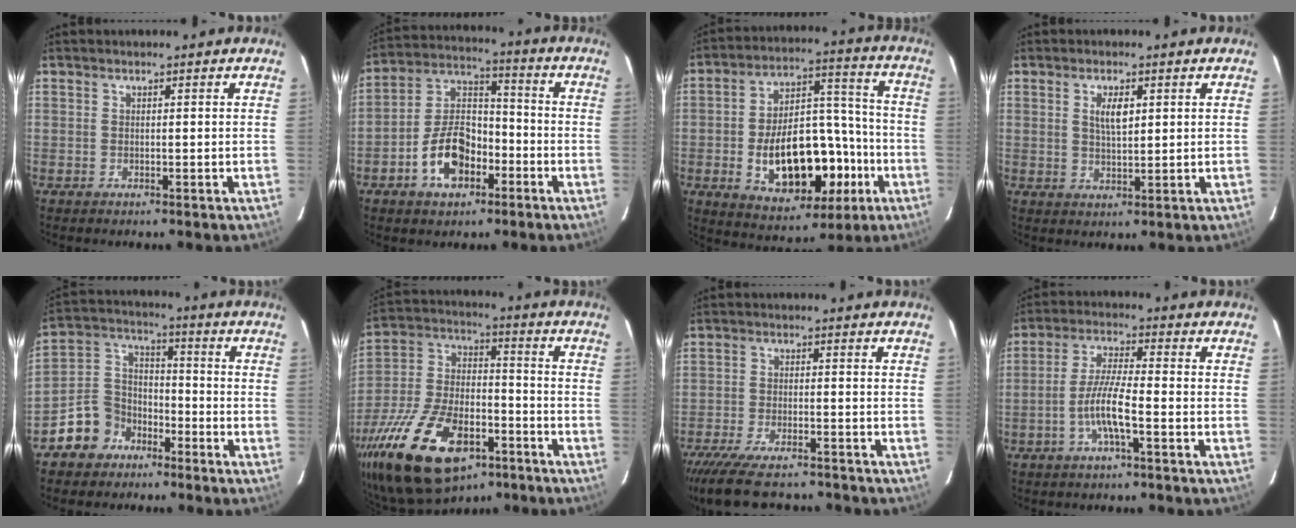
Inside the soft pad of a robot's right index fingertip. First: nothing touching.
{"total": 11.9, "force": [-5.5, 7.1, 7.8], "torque": [-0.154, 0.028, -0.090]}
{"total": 20.5, "force": [-6.5, 11.0, 16.0], "torque": [-0.289, 0.030, -0.074]}
{"total": 4.0, "force": [1.3, 1.7, 3.4], "torque": [-0.061, 0.001, 0.024]}
{"total": 9.7, "force": [-5.9, 7.4, 1.8], "torque": [-0.052, 0.048, -0.104]}
{"total": 27.5, "force": [-15.5, 13.9, 18.0], "torque": [-0.375, -0.018, -0.252]}
{"total": 14.5, "force": [-12.4, 3.9, 6.3], "torque": [-0.142, -0.029, -0.198]}
{"total": 6.8, "force": [-2.8, 0.4, 6.2], "torque": [-0.129, 0.003, -0.053]}